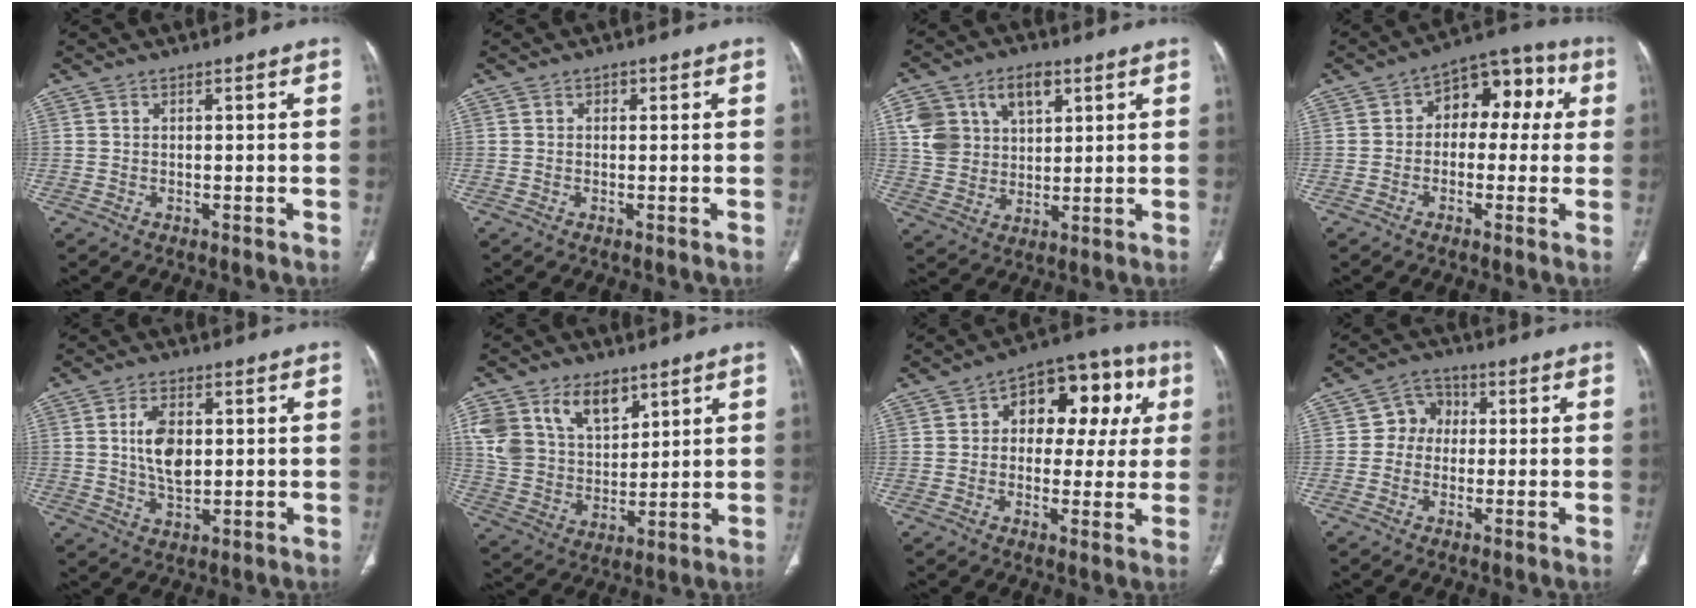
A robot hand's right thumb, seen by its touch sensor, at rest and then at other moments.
{"total": 0.9, "force": [0.2, 0.8, 0.4], "torque": [0.000, 0.002, 0.001]}
{"total": 12.6, "force": [5.0, 9.0, 7.2], "torque": [-0.098, -0.004, 0.100]}
{"total": 11.4, "force": [1.7, 7.6, 8.3], "torque": [-0.059, 0.043, 0.011]}
{"total": 7.9, "force": [1.2, 4.5, 6.4], "torque": [-0.109, -0.006, 0.025]}
{"total": 15.9, "force": [8.1, 10.3, 9.0], "torque": [-0.146, -0.024, 0.165]}
{"total": 15.9, "force": [3.8, 10.0, 11.8], "torque": [-0.096, 0.030, 0.047]}
{"total": 5.6, "force": [0.3, 5.0, 2.5], "torque": [-0.009, 0.014, -0.007]}